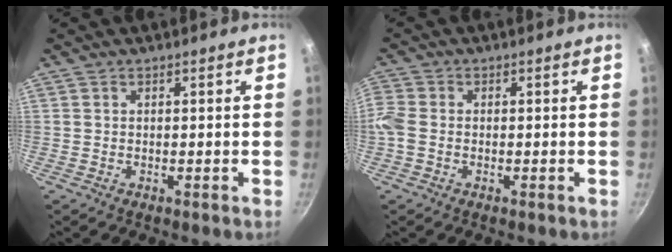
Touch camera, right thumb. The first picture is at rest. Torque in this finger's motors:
{"motor_torque": [0.02, 0.04, 0.43, 0.24, 0.16]}